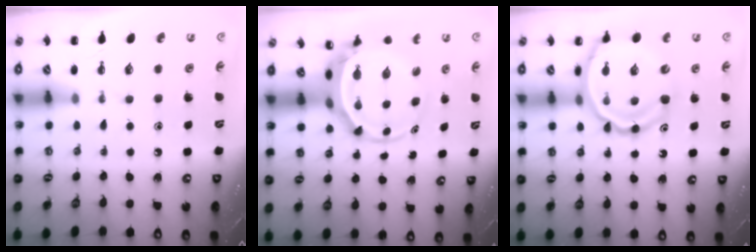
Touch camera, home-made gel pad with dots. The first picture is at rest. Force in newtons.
{"total": 4.6, "press": 4.4, "slide": 1.4}
{"total": 16.2, "press": 15.9, "slide": 3.5}